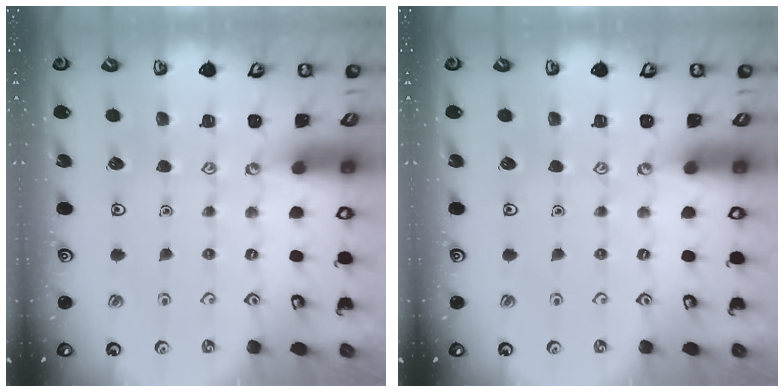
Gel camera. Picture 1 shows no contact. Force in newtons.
{"total": 0.0}